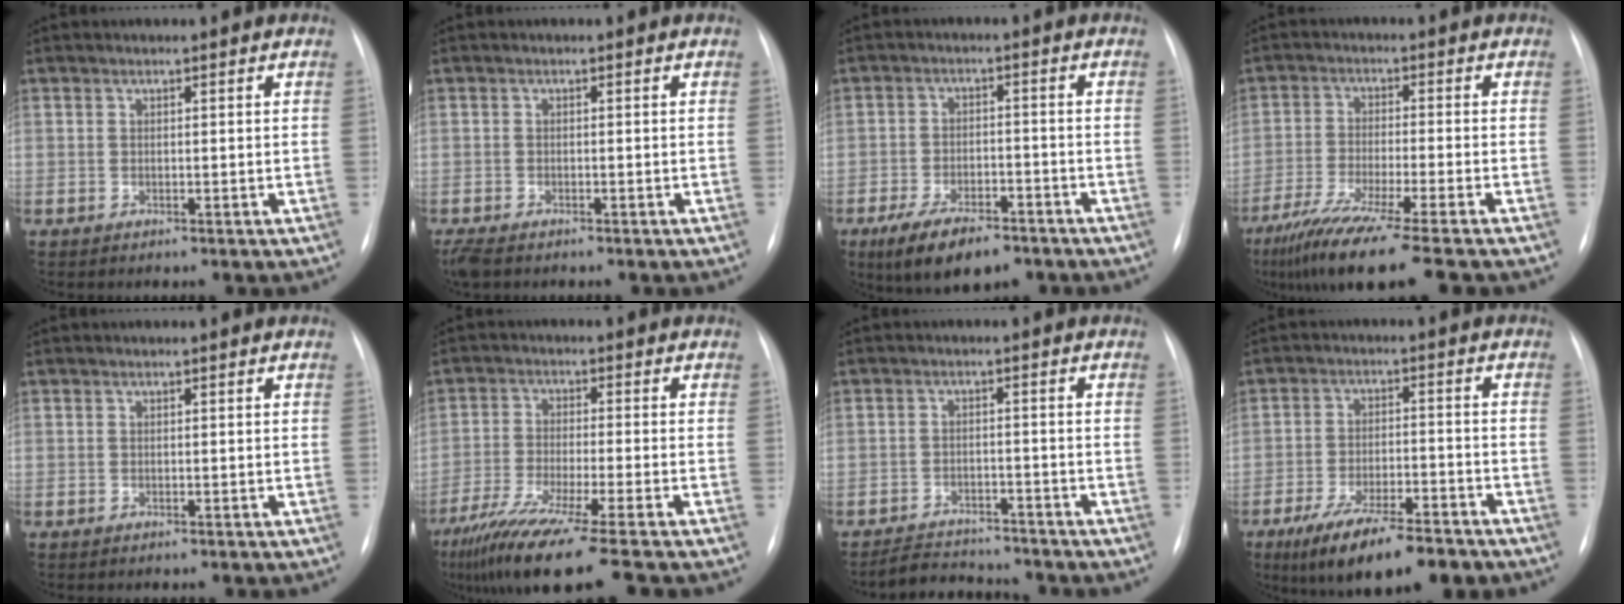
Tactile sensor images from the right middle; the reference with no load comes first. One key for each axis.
{"total": 3.8, "fx": -2.8, "fy": 1.6, "fz": 2.0, "tx": -0.043, "ty": -0.011, "tz": -0.047}
{"total": 9.5, "fx": -6.7, "fy": 3.7, "fz": 5.7, "tx": -0.101, "ty": -0.010, "tz": -0.109}
{"total": 13.8, "fx": -10.5, "fy": -0.9, "fz": 9.0, "tx": -0.160, "ty": -0.048, "tz": -0.171}
{"total": 0.0}
{"total": 14.9, "fx": -11.4, "fy": -1.1, "fz": 9.6, "tx": -0.176, "ty": -0.055, "tz": -0.189}
{"total": 5.7, "fx": -5.6, "fy": 1.2, "fz": 0.5, "tx": -0.012, "ty": -0.001, "tz": -0.088}
{"total": 13.6, "fx": -9.7, "fy": 3.6, "fz": 8.7, "tx": -0.143, "ty": -0.017, "tz": -0.158}